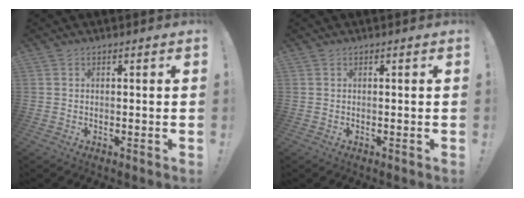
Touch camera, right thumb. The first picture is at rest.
{"total": 0.0}